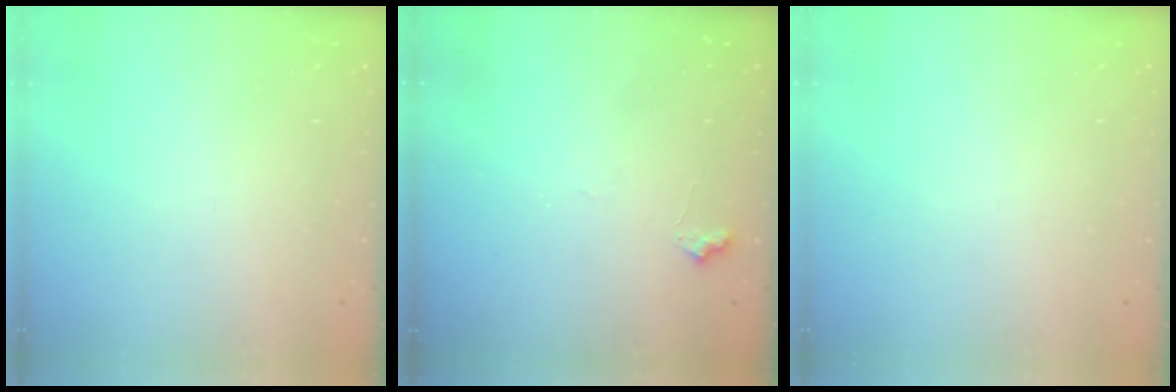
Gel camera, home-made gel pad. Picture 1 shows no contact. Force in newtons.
{"total": 5.3, "press": 5.3, "slide": 0.6}
{"total": 0.0}